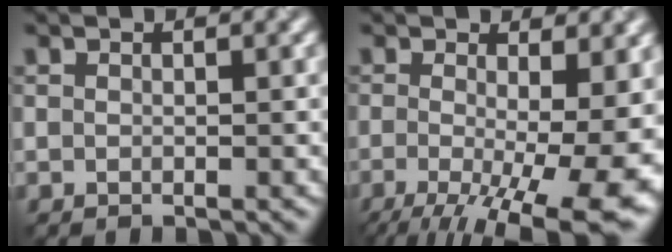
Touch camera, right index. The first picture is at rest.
{"total": 14.5, "force": [-3.5, 5.3, 13.0], "torque": [-0.189, -0.027, -0.037]}